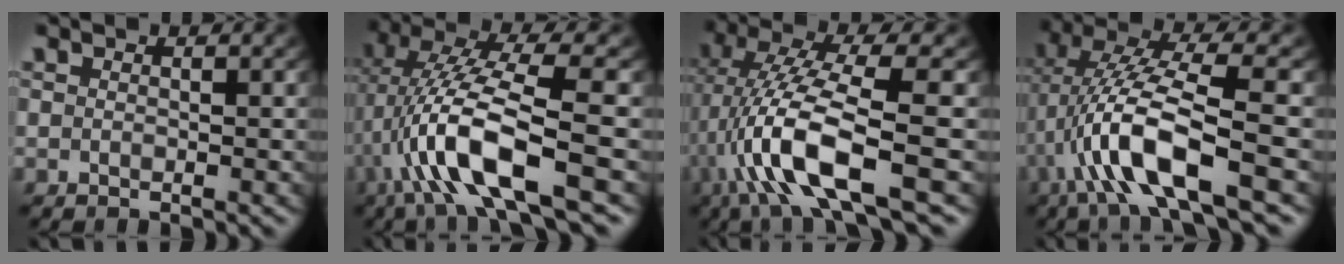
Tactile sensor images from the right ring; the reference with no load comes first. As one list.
[{"total": 9.2, "force": [-1.7, 3.9, 8.2], "torque": [-0.180, -0.021, -0.020]}, {"total": 9.3, "force": [-1.9, 3.6, 8.4], "torque": [-0.181, -0.026, -0.018]}, {"total": 8.0, "force": [-1.4, 3.2, 7.2], "torque": [-0.165, -0.017, -0.016]}]